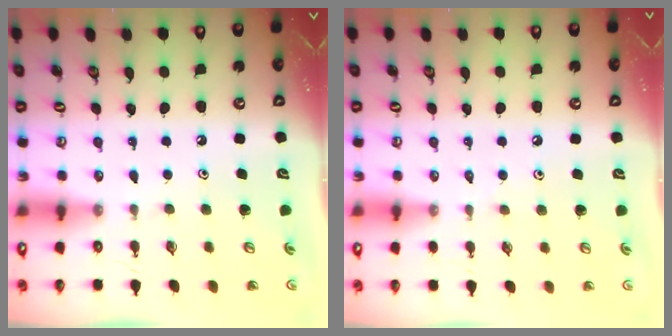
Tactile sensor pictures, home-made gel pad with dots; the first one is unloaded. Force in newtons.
{"total": 1.8, "press": 1.7, "slide": 0.4}